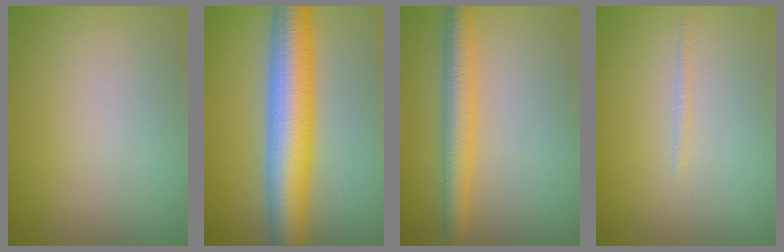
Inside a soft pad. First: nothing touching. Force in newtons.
{"total": 9.8, "press": 9.8, "slide": 0.1}
{"total": 4.0, "press": 4.0, "slide": 0.2}
{"total": 0.6, "press": 0.6, "slide": 0.1}